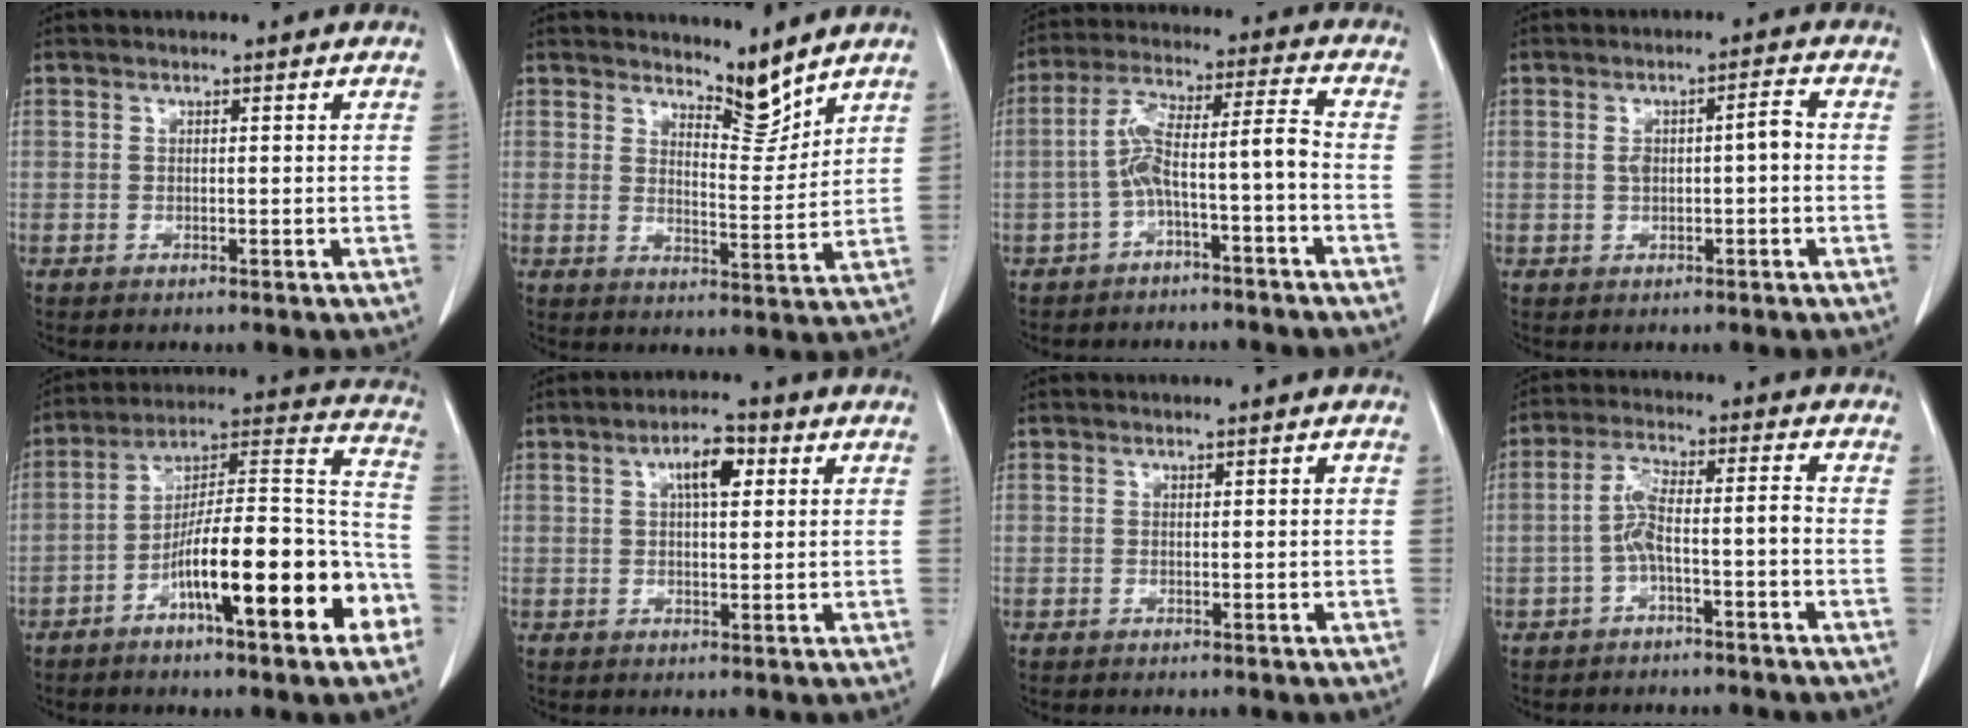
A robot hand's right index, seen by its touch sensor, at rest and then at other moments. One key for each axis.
{"total": 5.2, "fx": 4.9, "fy": 0.8, "fz": 1.6, "tx": -0.022, "ty": -0.020, "tz": 0.085}
{"total": 8.0, "fx": -2.9, "fy": 0.4, "fz": 7.4, "tx": -0.137, "ty": 0.040, "tz": -0.052}
{"total": 4.0, "fx": 0.0, "fy": 1.1, "fz": 3.9, "tx": -0.073, "ty": 0.017, "tz": 0.002}
{"total": 20.4, "fx": -8.8, "fy": 3.3, "fz": 18.1, "tx": -0.249, "ty": 0.022, "tz": -0.135}
{"total": 5.4, "fx": 1.9, "fy": 1.9, "fz": 4.7, "tx": -0.079, "ty": 0.009, "tz": 0.029}
{"total": 1.0, "fx": 0.2, "fy": 0.3, "fz": 0.9, "tx": -0.014, "ty": 0.006, "tz": 0.004}
{"total": 6.0, "fx": -1.9, "fy": 0.9, "fz": 5.6, "tx": -0.110, "ty": 0.027, "tz": -0.036}